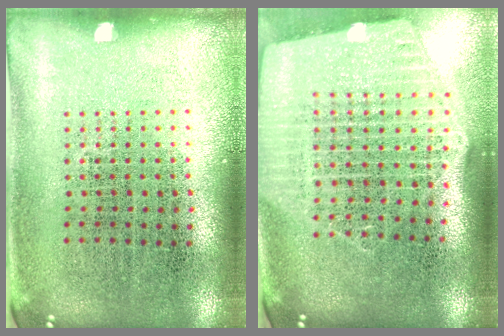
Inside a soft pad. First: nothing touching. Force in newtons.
{"total": 2.6, "press": 2.2, "slide": 1.4}